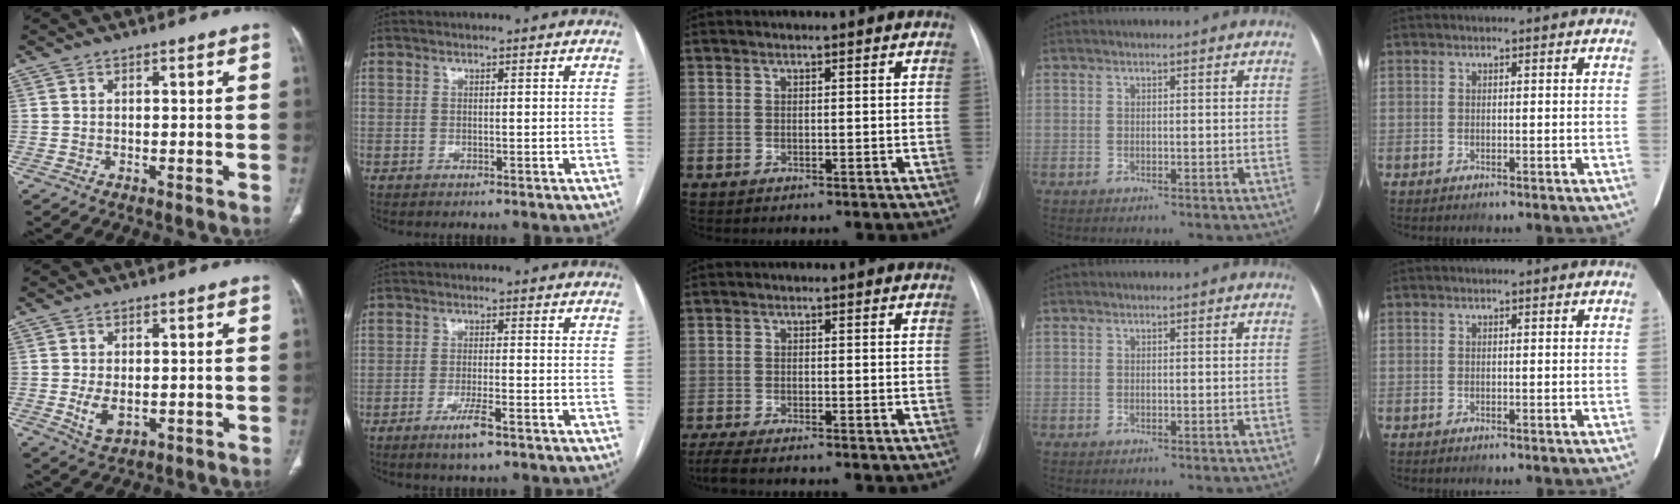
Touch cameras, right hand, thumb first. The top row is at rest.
{"thumb": {"total": 4.3, "force": [-0.6, 2.6, 3.4], "torque": [-0.063, -0.008, -0.002]}, "index": {"total": 4.5, "force": [-2.7, 0.4, 3.6], "torque": [-0.068, -0.006, -0.046]}, "middle": {"total": 5.0, "force": [-4.2, 0.3, 2.7], "torque": [-0.043, -0.012, -0.066]}}